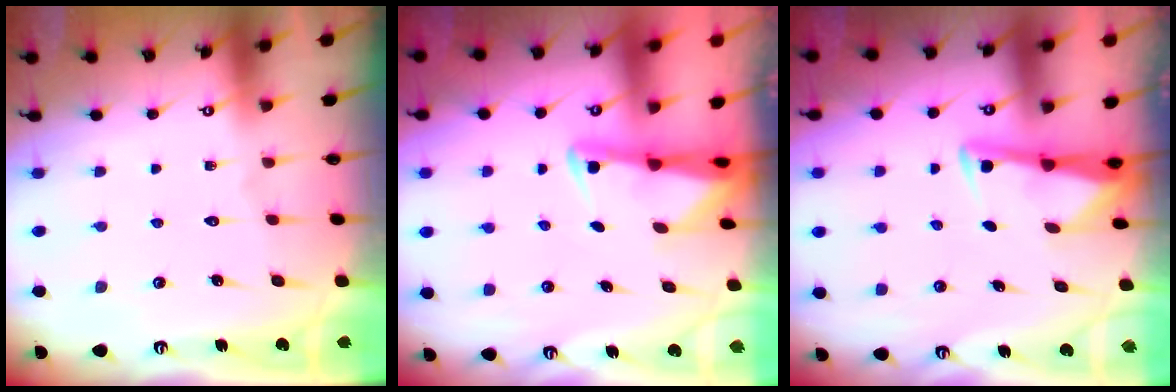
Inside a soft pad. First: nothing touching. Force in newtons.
{"total": 2.4, "press": 2.3, "slide": 0.4}
{"total": 3.1, "press": 3.1, "slide": 0.4}